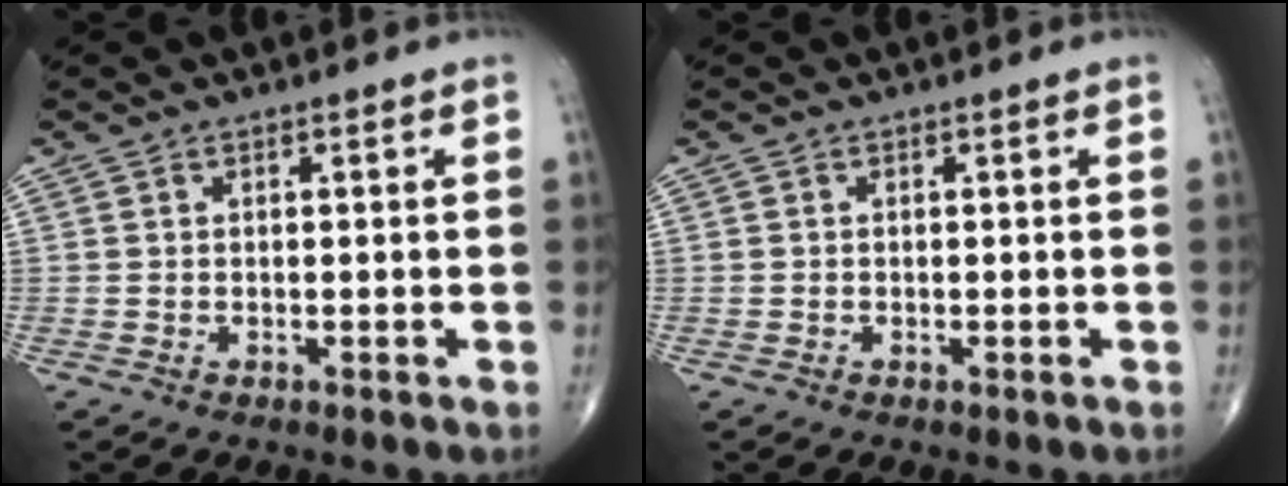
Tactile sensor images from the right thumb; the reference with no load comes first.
{"total": 0.0}